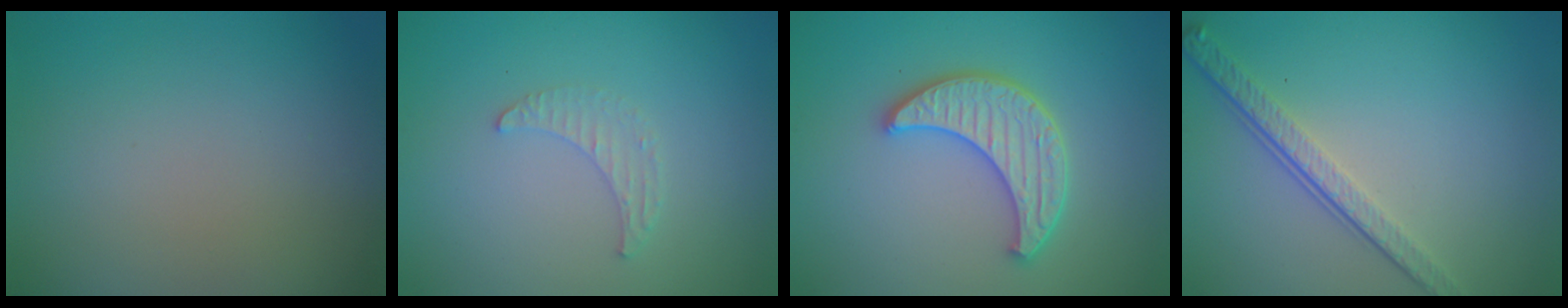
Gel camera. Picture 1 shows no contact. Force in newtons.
{"total": 1.3, "press": 1.3, "slide": 0.4}
{"total": 4.2, "press": 3.8, "slide": 1.9}
{"total": 4.0, "press": 2.8, "slide": 2.9}